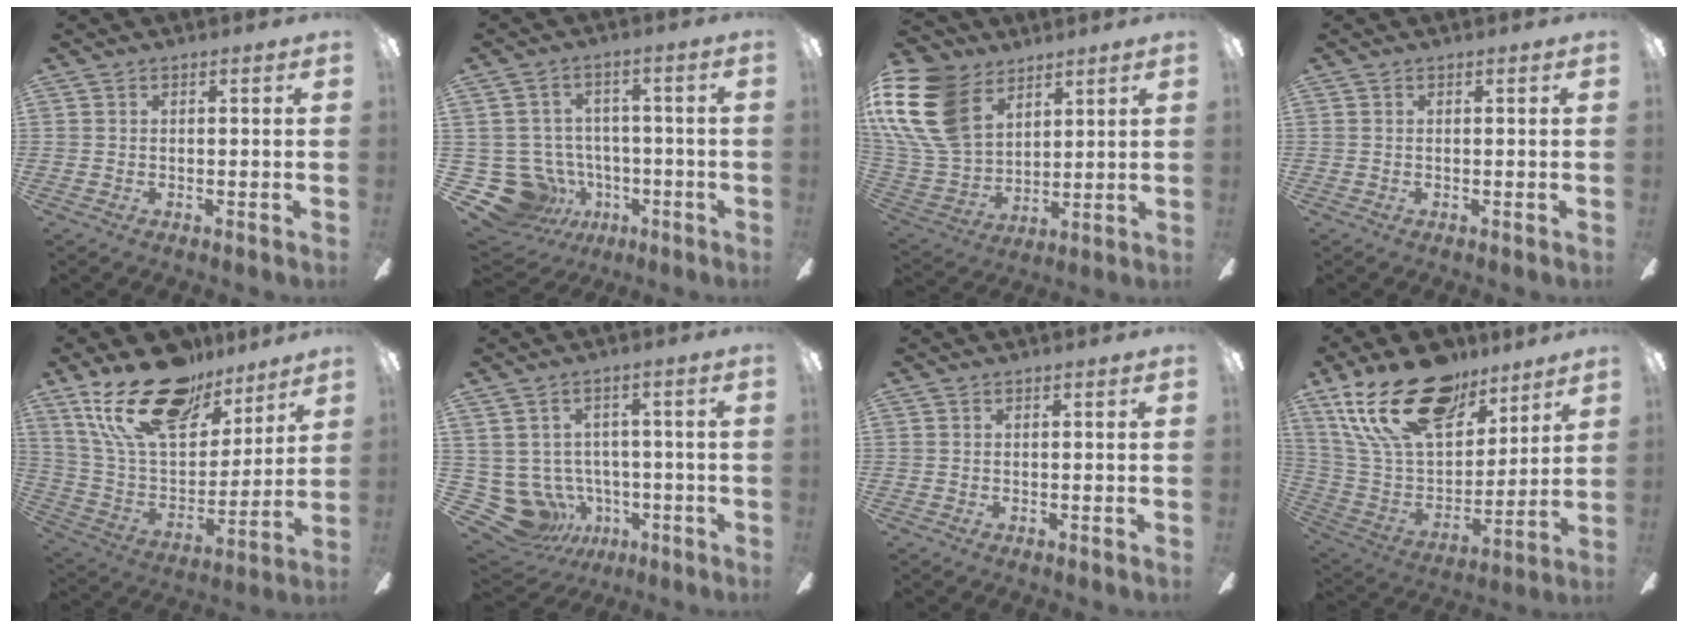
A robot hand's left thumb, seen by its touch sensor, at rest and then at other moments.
{"total": 12.8, "force": [-4.1, 11.6, 3.7], "torque": [-0.120, 0.024, -0.055]}
{"total": 22.4, "force": [10.4, 15.2, 12.8], "torque": [-0.309, -0.042, 0.188]}
{"total": 0.0}
{"total": 23.4, "force": [15.9, 11.5, 12.6], "torque": [-0.236, -0.093, 0.287]}
{"total": 10.3, "force": [-2.4, 9.6, 3.1], "torque": [-0.110, 0.005, -0.030]}
{"total": 0.0}
{"total": 25.7, "force": [16.7, 13.5, 14.2], "torque": [-0.259, -0.093, 0.301]}